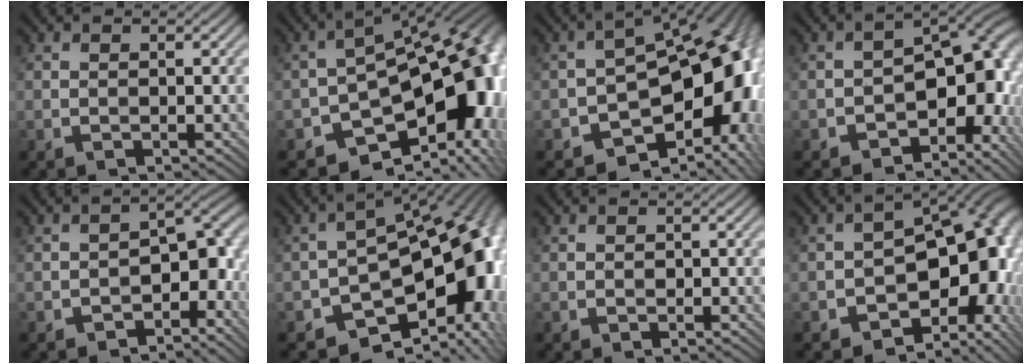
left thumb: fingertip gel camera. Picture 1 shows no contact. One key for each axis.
{"total": 14.9, "fx": -6.2, "fy": 8.7, "fz": 10.4, "tx": -0.129, "ty": -0.024, "tz": -0.099}
{"total": 16.0, "fx": -4.7, "fy": 9.7, "fz": 11.8, "tx": -0.145, "ty": -0.021, "tz": -0.072}
{"total": 12.2, "fx": -4.4, "fy": 7.0, "fz": 8.9, "tx": -0.088, "ty": -0.007, "tz": -0.078}
{"total": 7.3, "fx": -3.7, "fy": 4.0, "fz": 4.8, "tx": -0.048, "ty": 0.004, "tz": -0.065}
{"total": 14.7, "fx": -5.4, "fy": 8.6, "fz": 10.5, "tx": -0.129, "ty": -0.021, "tz": -0.093}
{"total": 0.5, "fx": 0.0, "fy": 0.4, "fz": 0.2, "tx": -0.001, "ty": -0.004, "tz": -0.002}
{"total": 15.8, "fx": -4.0, "fy": 9.7, "fz": 11.9, "tx": -0.134, "ty": -0.023, "tz": -0.046}